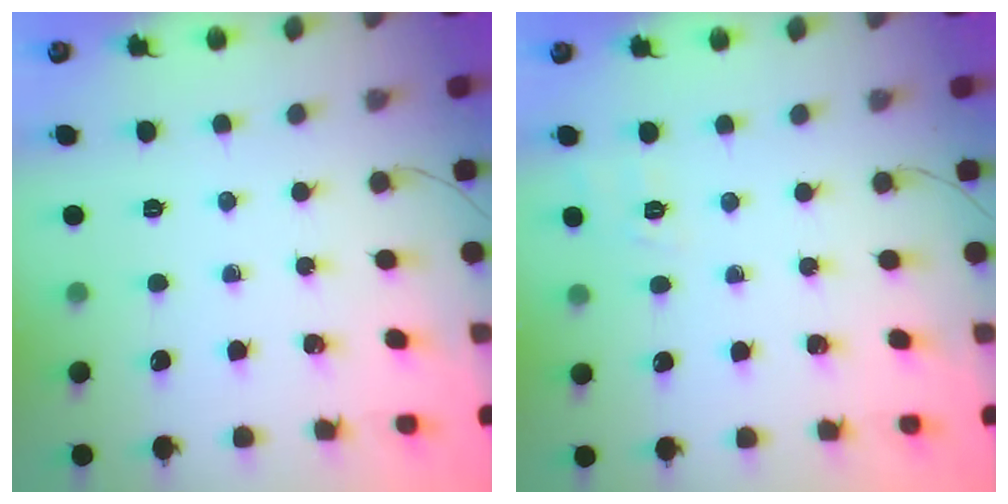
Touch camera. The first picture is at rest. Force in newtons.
{"total": 2.3, "press": 1.3, "slide": 1.9}